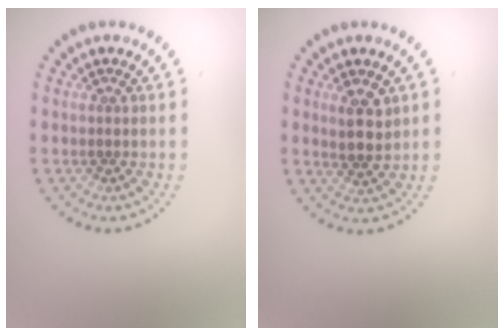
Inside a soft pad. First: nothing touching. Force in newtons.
{"total": 2.6, "press": 2.4, "slide": 0.9}